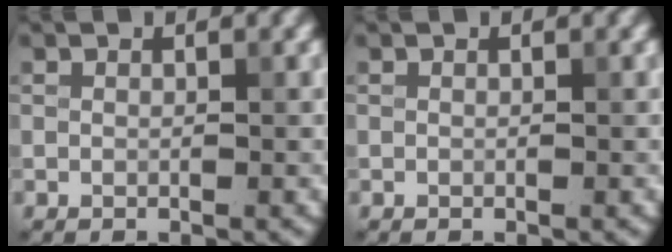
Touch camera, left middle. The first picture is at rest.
{"total": 0.0}